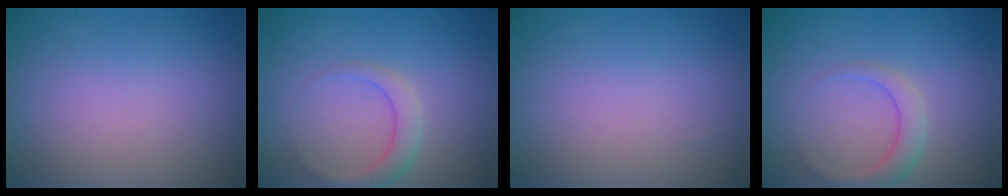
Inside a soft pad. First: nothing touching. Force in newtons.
{"total": 2.5, "press": 2.5, "slide": 0.1}
{"total": 0.0}
{"total": 2.5, "press": 2.5, "slide": 0.1}